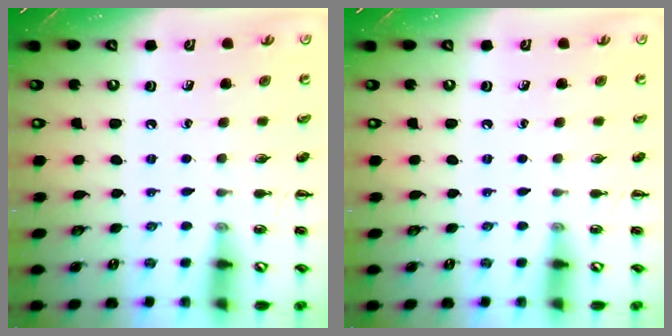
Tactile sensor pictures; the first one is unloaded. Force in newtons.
{"total": 0.0}